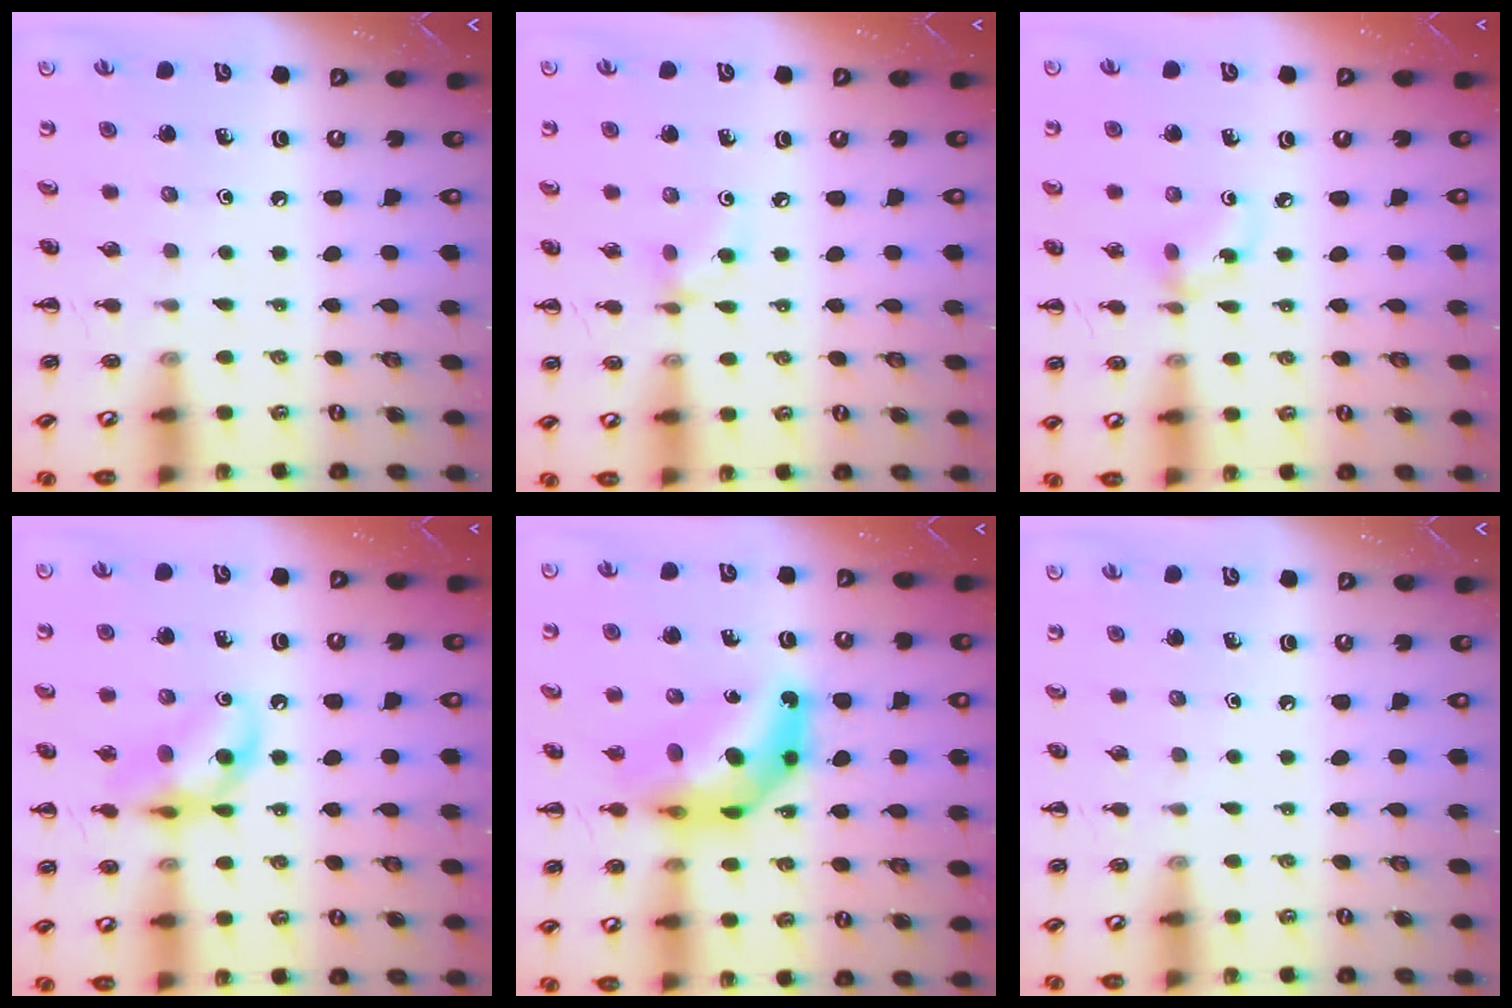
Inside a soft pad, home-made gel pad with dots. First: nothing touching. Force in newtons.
{"total": 4.4, "press": 4.3, "slide": 0.7}
{"total": 4.3, "press": 4.1, "slide": 1.1}
{"total": 12.5, "press": 12.4, "slide": 1.7}
{"total": 11.2, "press": 10.6, "slide": 3.4}
{"total": 0.0}